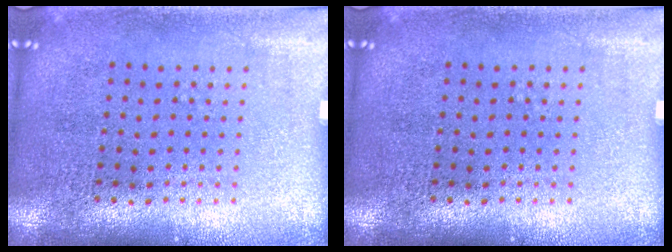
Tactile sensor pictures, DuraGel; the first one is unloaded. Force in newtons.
{"total": 0.0}